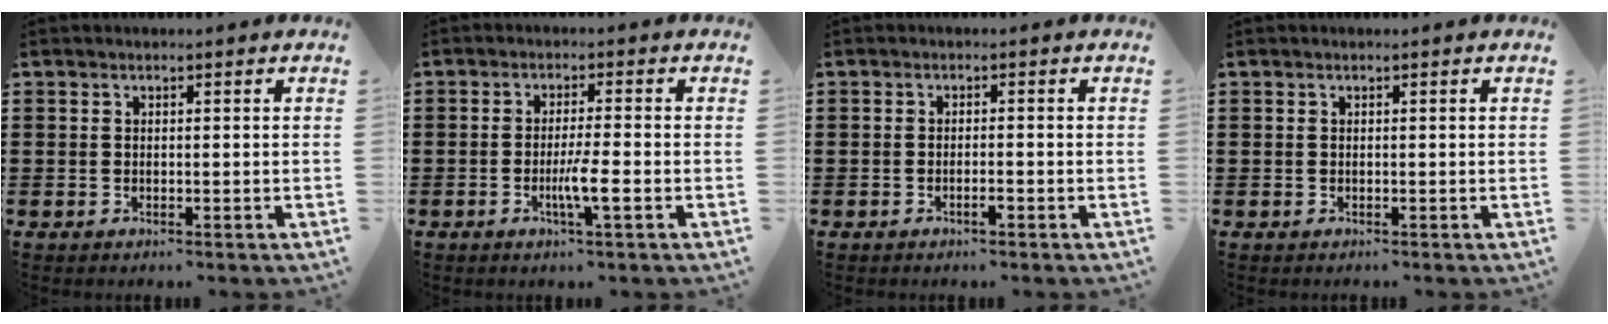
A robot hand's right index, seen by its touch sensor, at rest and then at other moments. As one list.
[{"total": 4.4, "force": [-1.5, 0.0, 4.1], "torque": [-0.076, -0.014, -0.027]}, {"total": 1.3, "force": [-0.8, 0.1, 1.1], "torque": [-0.020, -0.006, -0.012]}, {"total": 0.0}]